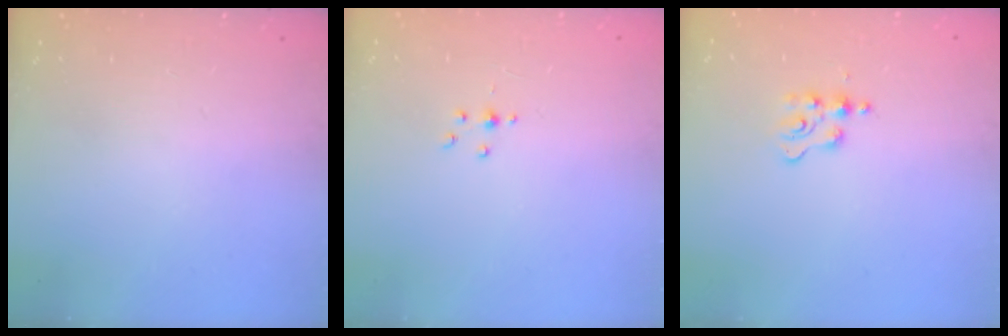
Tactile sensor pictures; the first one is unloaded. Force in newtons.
{"total": 2.0, "press": 1.9, "slide": 0.5}
{"total": 2.4, "press": 2.4, "slide": 0.3}